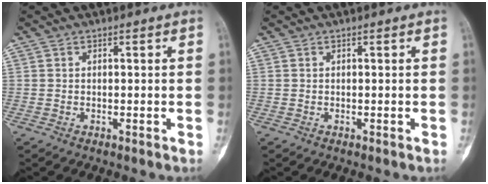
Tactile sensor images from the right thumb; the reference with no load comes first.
{"total": 0.0}